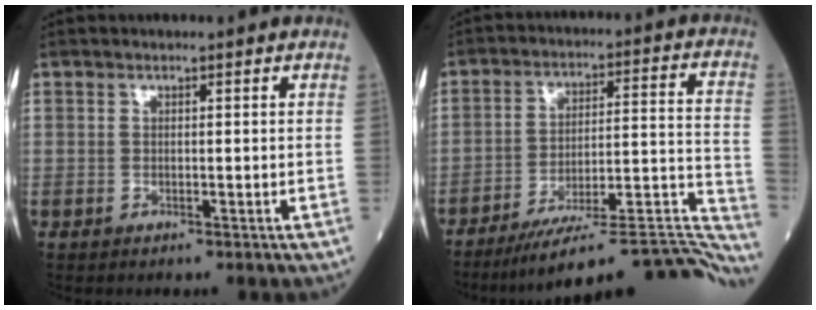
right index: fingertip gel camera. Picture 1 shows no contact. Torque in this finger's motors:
{"motor_torque": [0.14, -1.37, 0.40, 0.15]}